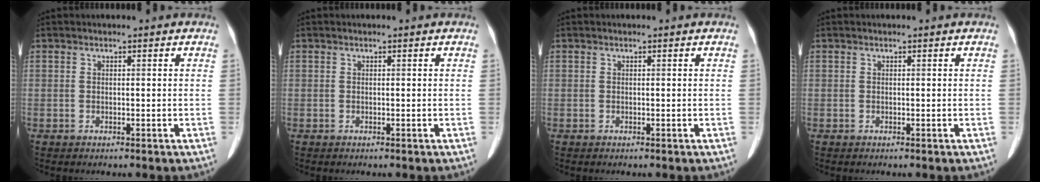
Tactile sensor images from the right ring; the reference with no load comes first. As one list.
[{"total": 0.0}, {"total": 0.0}, {"total": 0.0}]